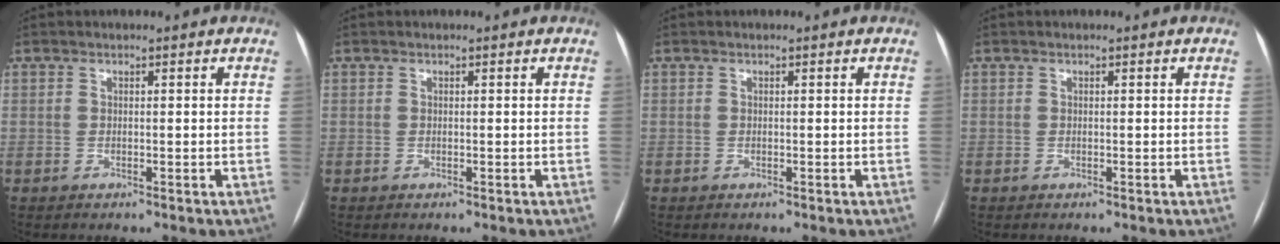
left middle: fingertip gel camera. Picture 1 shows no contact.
{"total": 0.0}
{"total": 0.0}
{"total": 0.0}